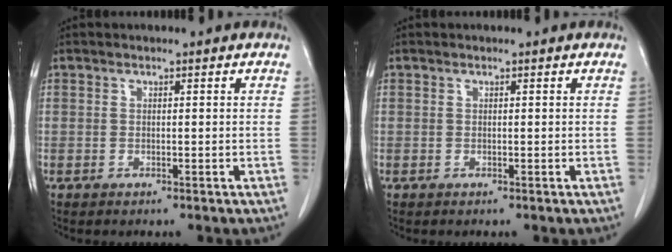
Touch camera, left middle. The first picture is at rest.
{"total": 0.0}